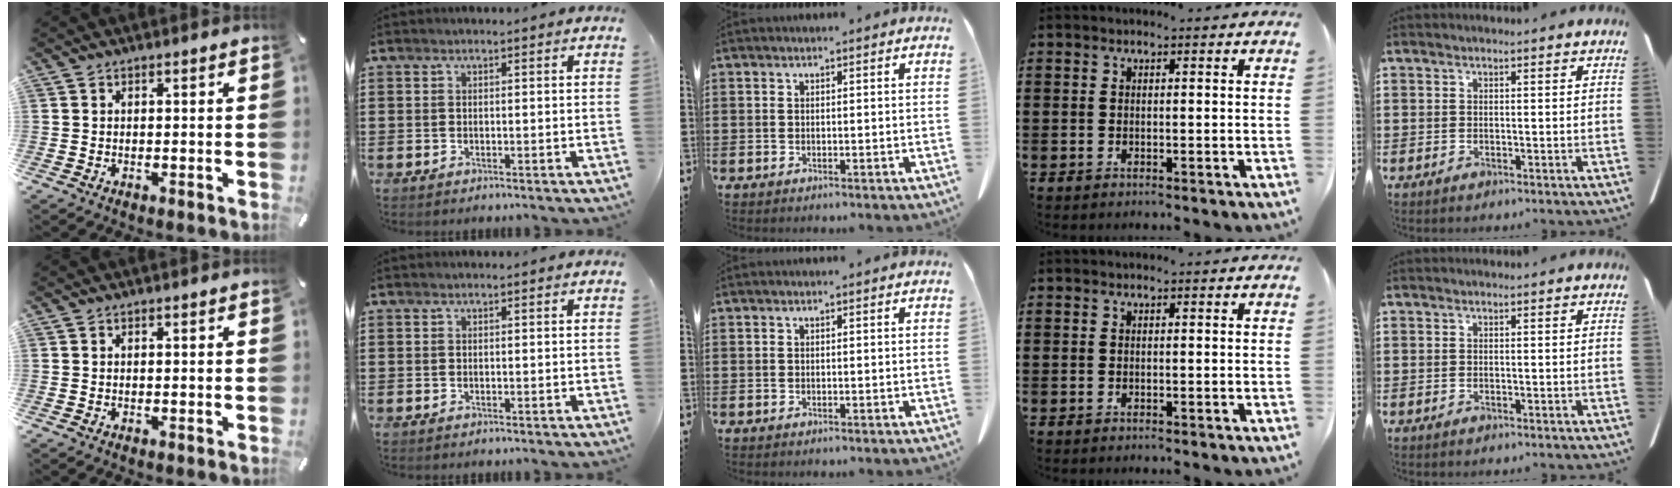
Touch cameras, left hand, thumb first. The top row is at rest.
{}